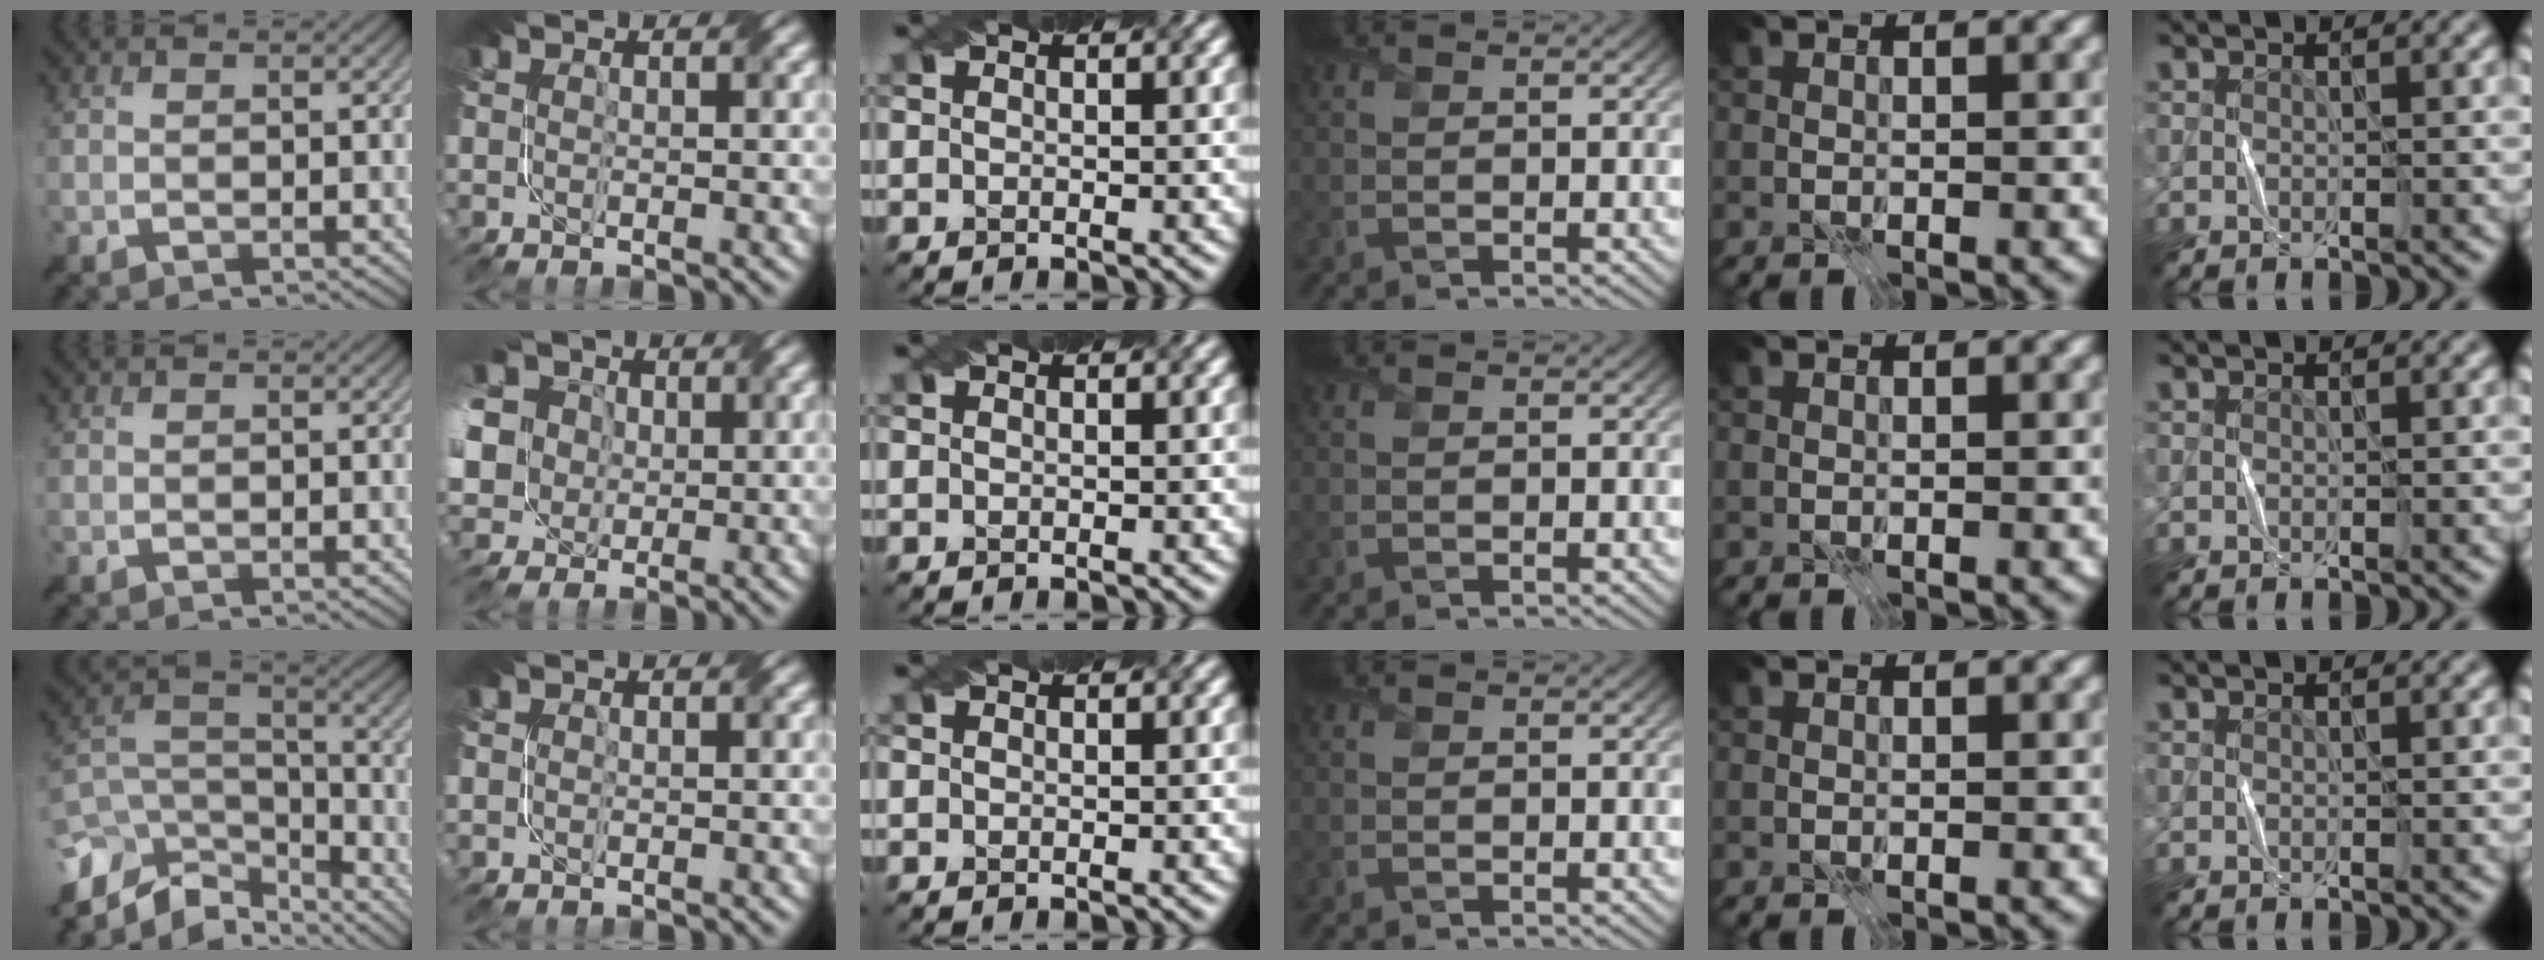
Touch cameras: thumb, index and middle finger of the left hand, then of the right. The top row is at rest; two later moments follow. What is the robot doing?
{"motion": "fold", "object": "coffee filter"}